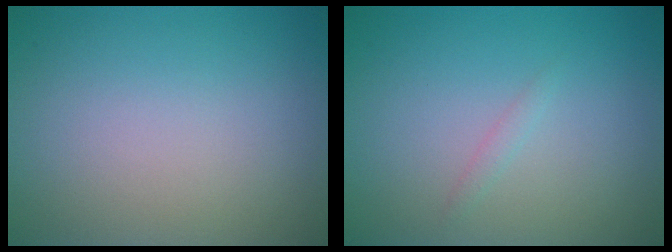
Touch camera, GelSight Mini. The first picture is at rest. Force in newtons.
{"total": 0.7, "press": 0.7, "slide": 0.0}